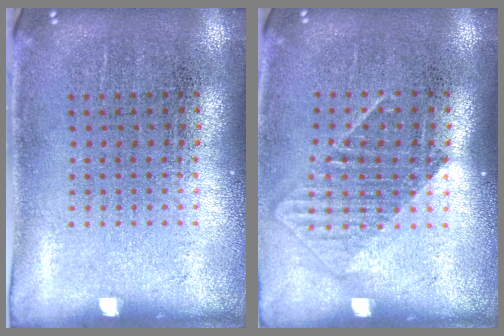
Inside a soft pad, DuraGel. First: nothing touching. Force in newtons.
{"total": 1.3, "press": 0.9, "slide": 0.8}